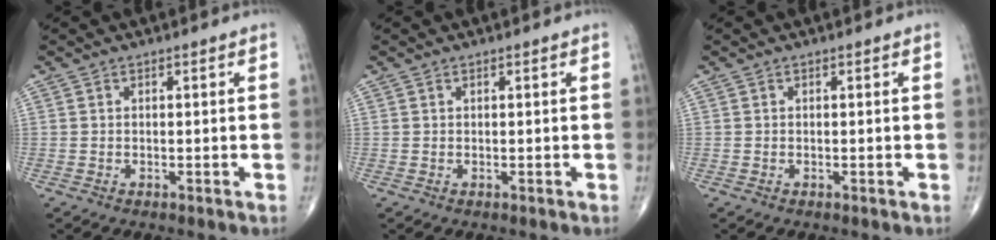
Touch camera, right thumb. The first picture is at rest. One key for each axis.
{"total": 0.0}
{"total": 0.0}